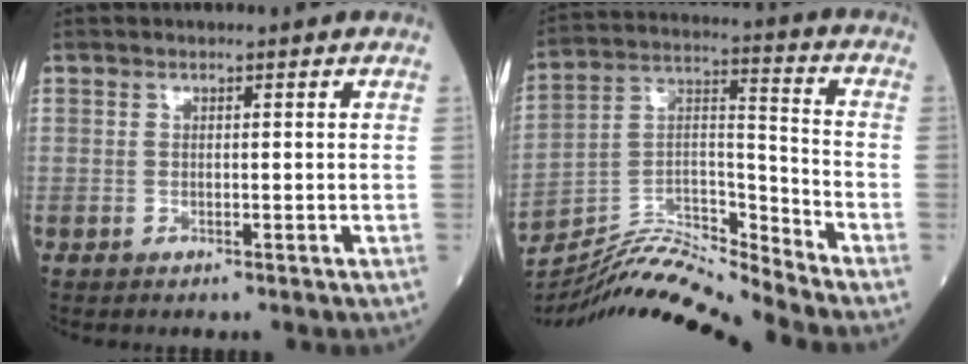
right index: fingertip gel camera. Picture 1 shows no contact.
{"total": 13.7, "force": [-13.3, -1.2, 3.2], "torque": [-0.055, 0.038, -0.248]}